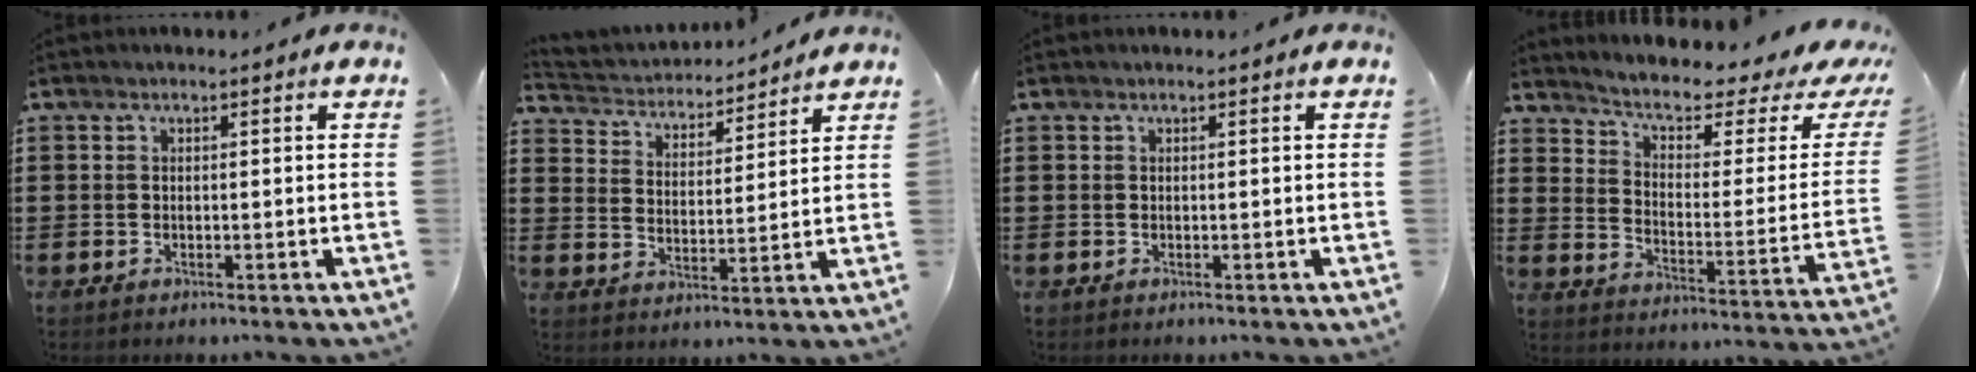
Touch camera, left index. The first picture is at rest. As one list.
[{"total": 3.5, "force": [3.4, 0.6, -0.2], "torque": [-0.021, -0.027, 0.053]}, {"total": 0.0}, {"total": 4.6, "force": [2.9, 1.4, 3.2], "torque": [-0.071, -0.024, 0.040]}]